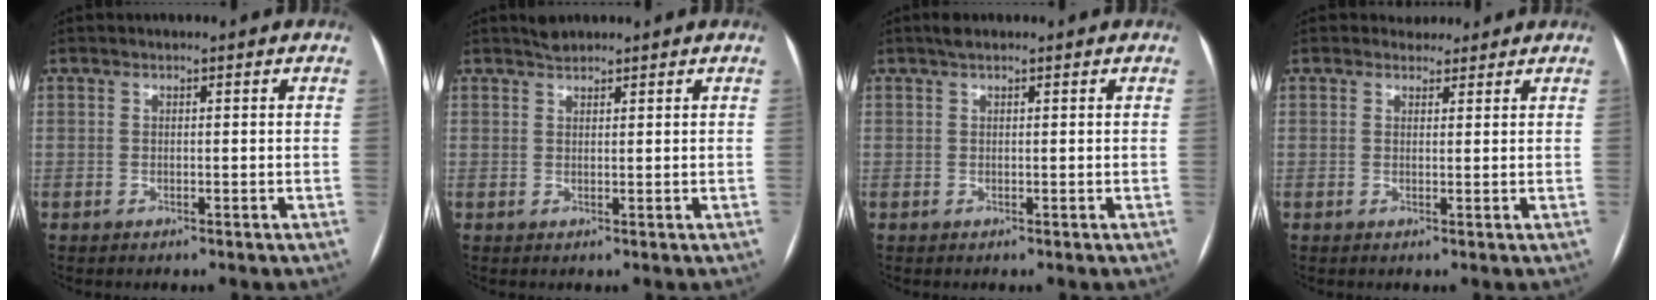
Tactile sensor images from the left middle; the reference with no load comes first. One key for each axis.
{"total": 1.5, "fx": 1.4, "fy": 0.4, "fz": 0.3, "tx": -0.008, "ty": 0.007, "tz": 0.027}
{"total": 1.3, "fx": 1.0, "fy": 0.4, "fz": 0.8, "tx": -0.017, "ty": 0.013, "tz": 0.018}
{"total": 2.2, "fx": 1.8, "fy": 1.2, "fz": -0.2, "tx": 0.006, "ty": 0.006, "tz": 0.024}